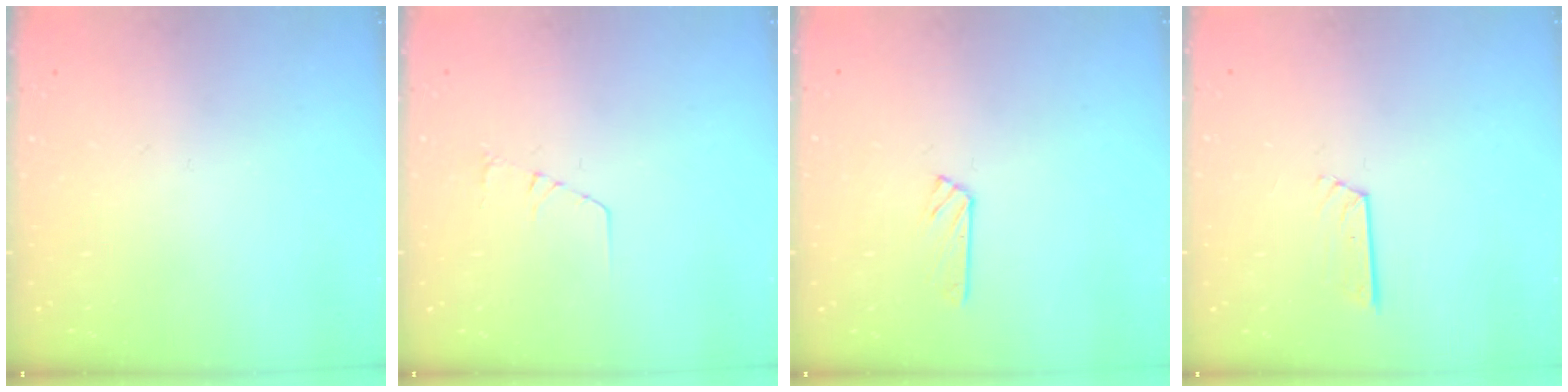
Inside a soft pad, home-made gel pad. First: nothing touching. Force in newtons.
{"total": 3.4, "press": 3.4, "slide": 0.2}
{"total": 2.9, "press": 2.8, "slide": 0.3}
{"total": 6.4, "press": 6.4, "slide": 0.2}